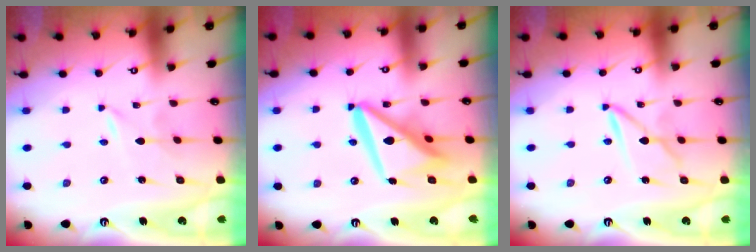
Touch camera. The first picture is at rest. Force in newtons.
{"total": 14.2, "press": 14.1, "slide": 1.7}
{"total": 5.4, "press": 5.4, "slide": 0.4}